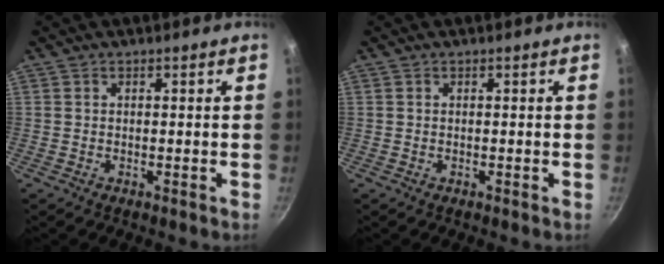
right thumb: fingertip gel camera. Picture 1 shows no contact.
{"total": 0.0}